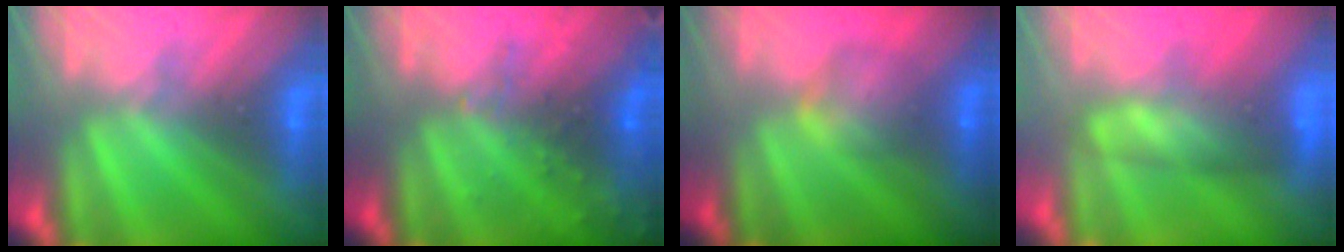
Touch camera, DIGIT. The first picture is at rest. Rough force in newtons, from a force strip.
{"total": 9.6}
{"total": 7.9}
{"total": 8.1}